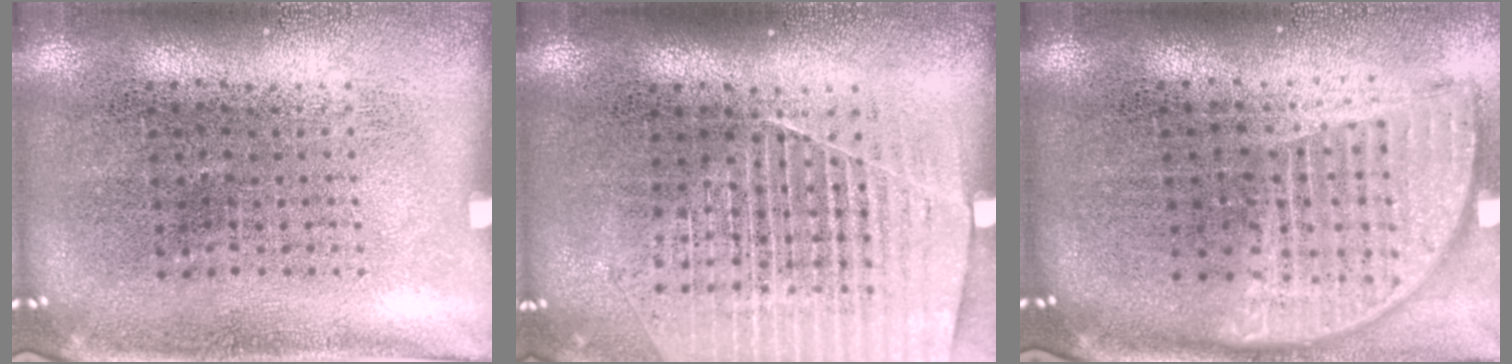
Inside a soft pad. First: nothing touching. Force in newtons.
{"total": 1.6, "press": 1.5, "slide": 0.4}
{"total": 1.9, "press": 1.5, "slide": 1.2}